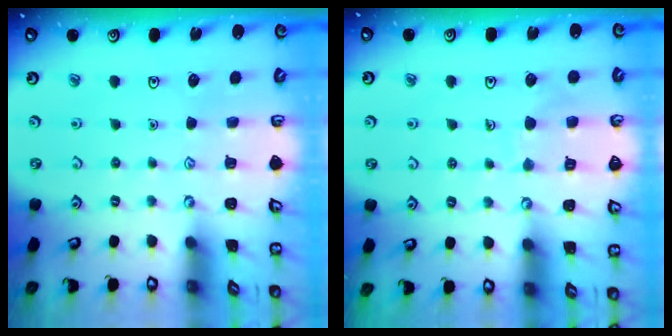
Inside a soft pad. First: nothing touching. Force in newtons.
{"total": 6.4, "press": 6.4, "slide": 0.5}